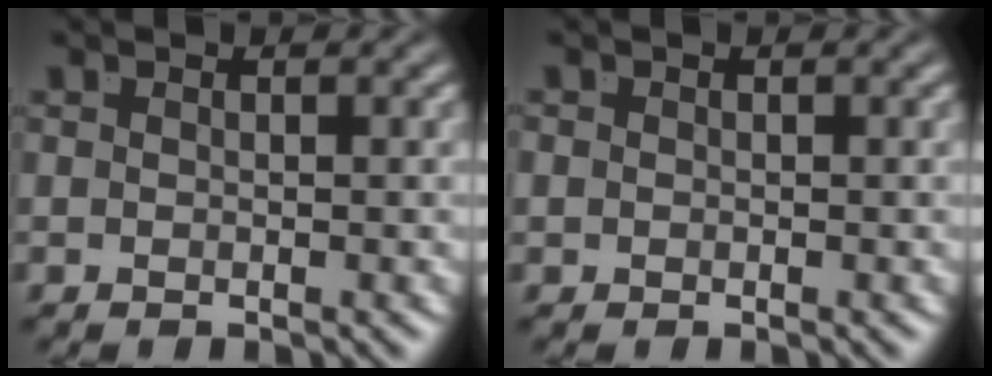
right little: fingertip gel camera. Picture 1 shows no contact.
{"total": 0.7, "force": [-0.1, 0.7, 0.2], "torque": [-0.009, -0.008, 0.001]}